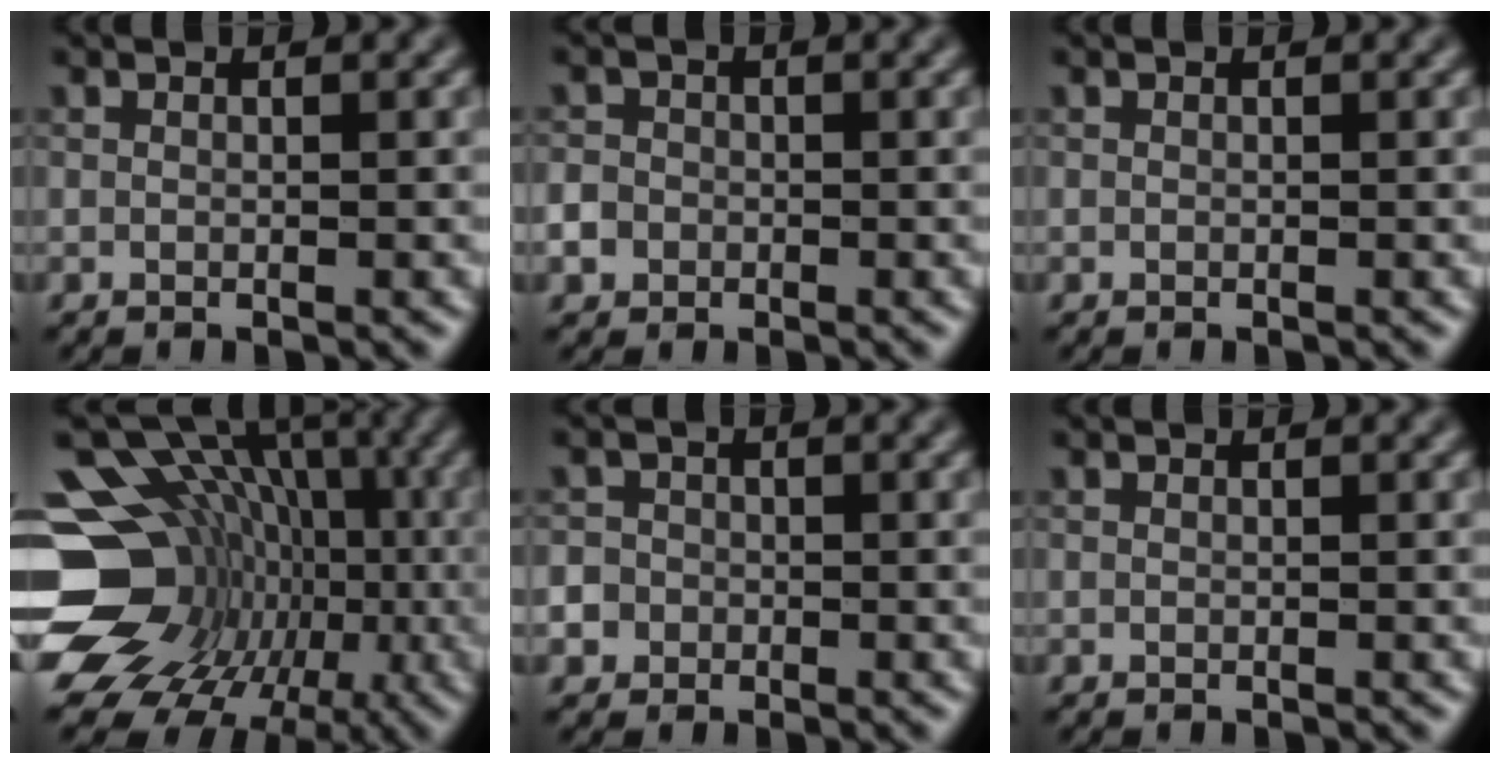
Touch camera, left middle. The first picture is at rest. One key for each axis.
{"total": 2.8, "fx": -1.2, "fy": 2.4, "fz": 0.8, "tx": -0.007, "ty": 0.001, "tz": -0.027}
{"total": 0.0}
{"total": 19.6, "fx": -3.7, "fy": 16.5, "fz": 10.0, "tx": -0.144, "ty": 0.017, "tz": -0.062}
{"total": 4.6, "fx": -1.8, "fy": 4.1, "fz": 1.0, "tx": -0.006, "ty": 0.005, "tz": -0.056}
{"total": 0.0}